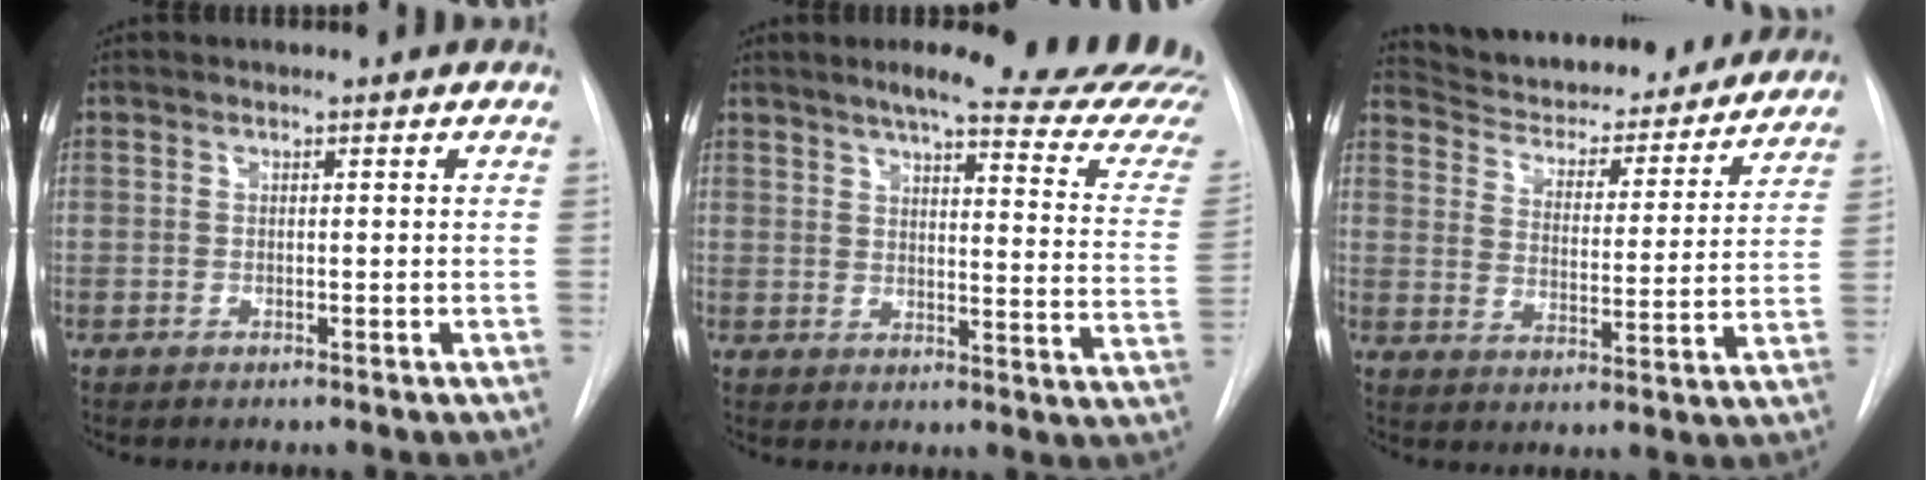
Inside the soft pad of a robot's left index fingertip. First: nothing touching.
{"total": 24.3, "force": [21.9, 1.2, 10.5], "torque": [-0.137, -0.088, 0.247]}
{"total": 23.2, "force": [21.5, 5.5, 6.8], "torque": [-0.102, -0.019, 0.286]}